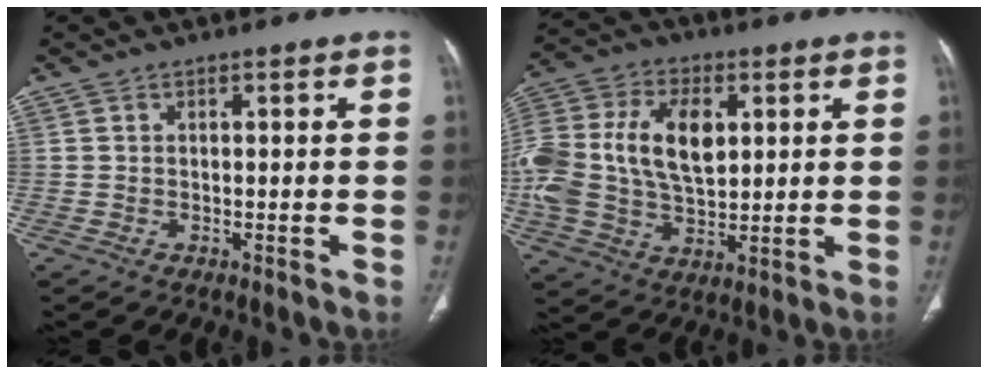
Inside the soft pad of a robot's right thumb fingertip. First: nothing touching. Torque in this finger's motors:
{"motor_torque": [2.37, 2.24, 1.85, -0.11, 0.25]}